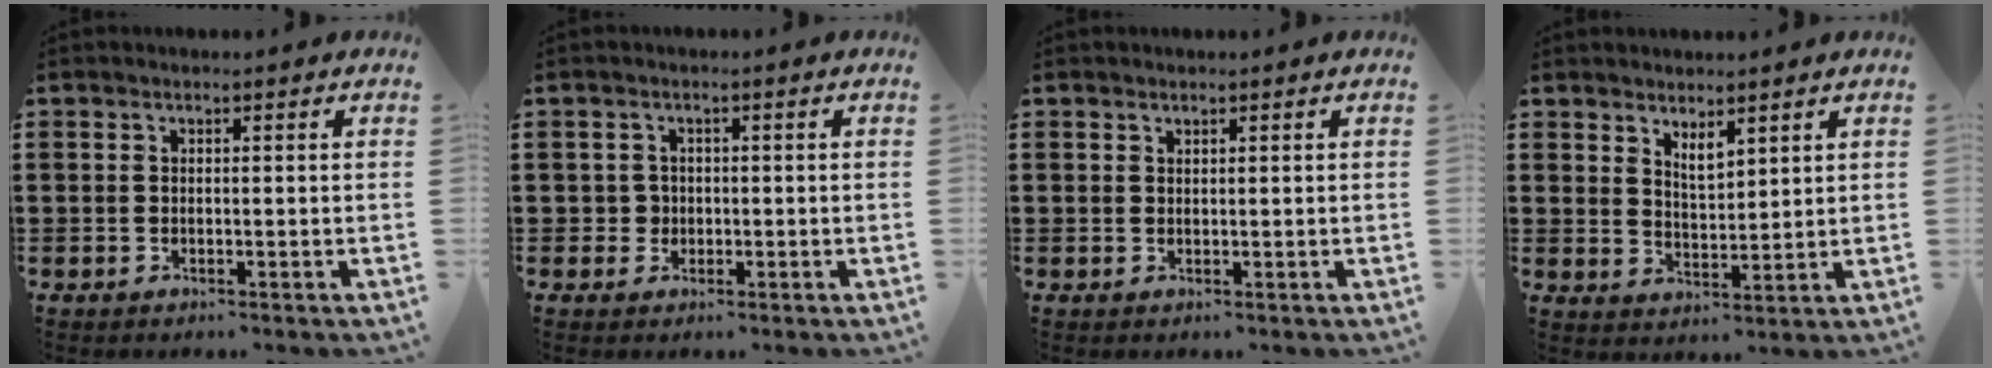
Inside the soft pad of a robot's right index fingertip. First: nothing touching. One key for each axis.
{"total": 1.9, "fx": -0.2, "fy": 1.8, "fz": 0.5, "tx": -0.017, "ty": 0.007, "tz": -0.006}
{"total": 0.6, "fx": 0.5, "fy": 0.3, "fz": 0.0, "tx": -0.002, "ty": 0.001, "tz": 0.011}
{"total": 3.3, "fx": 2.7, "fy": 1.2, "fz": 1.5, "tx": -0.035, "ty": 0.001, "tz": 0.049}